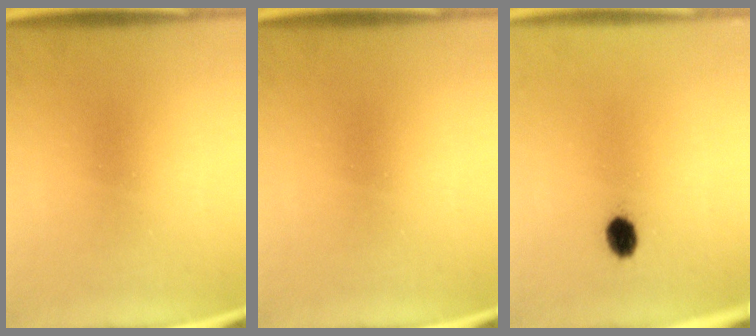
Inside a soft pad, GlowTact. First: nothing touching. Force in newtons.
{"total": 0.0}
{"total": 3.5}